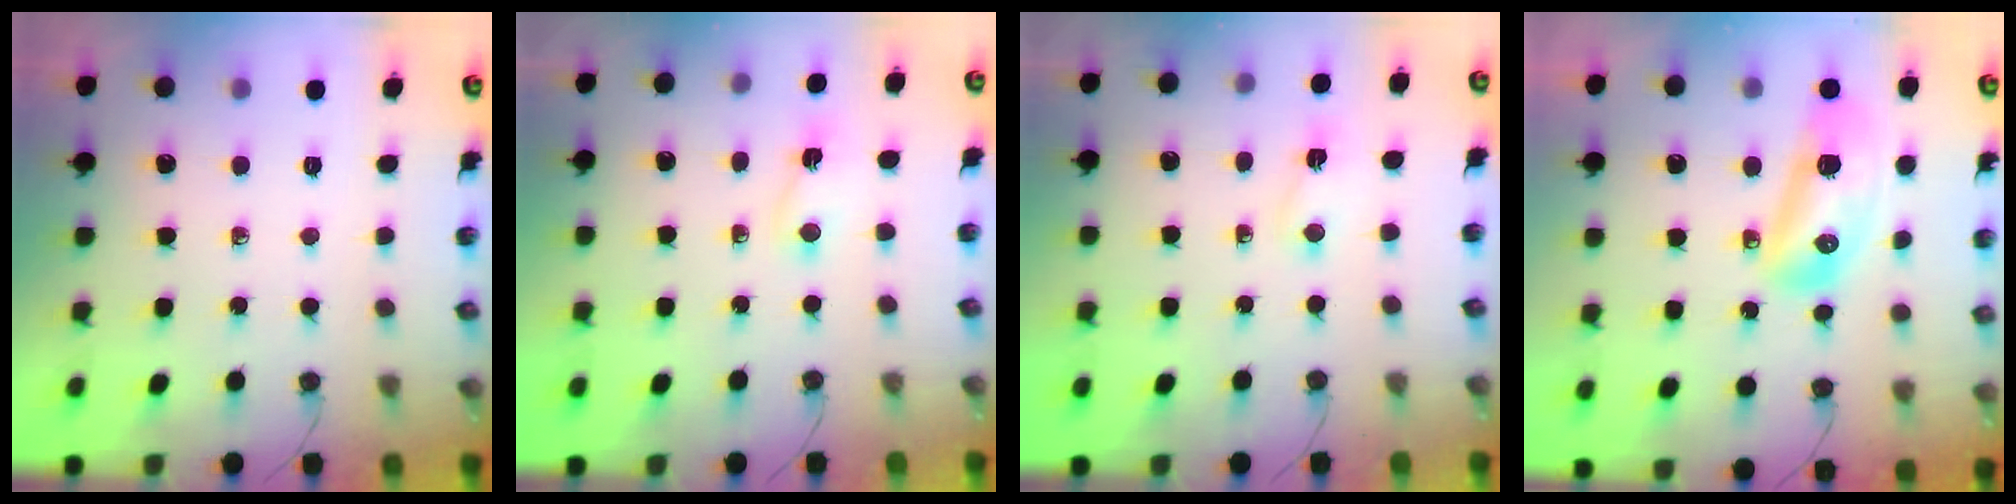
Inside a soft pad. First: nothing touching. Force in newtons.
{"total": 2.0, "press": 1.6, "slide": 1.2}
{"total": 2.0, "press": 2.0, "slide": 0.4}
{"total": 13.0, "press": 12.9, "slide": 1.6}